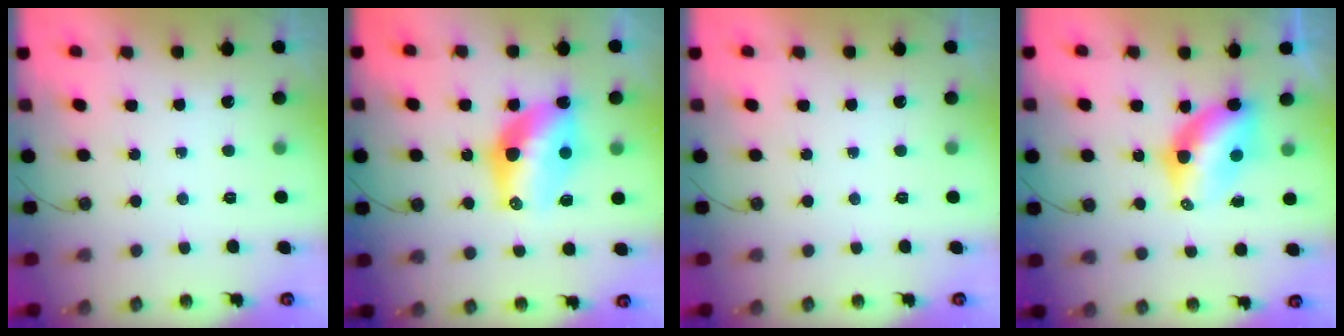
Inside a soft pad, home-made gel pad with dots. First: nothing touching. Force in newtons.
{"total": 12.5, "press": 12.5, "slide": 1.0}
{"total": 0.0}
{"total": 7.4, "press": 7.4, "slide": 0.6}